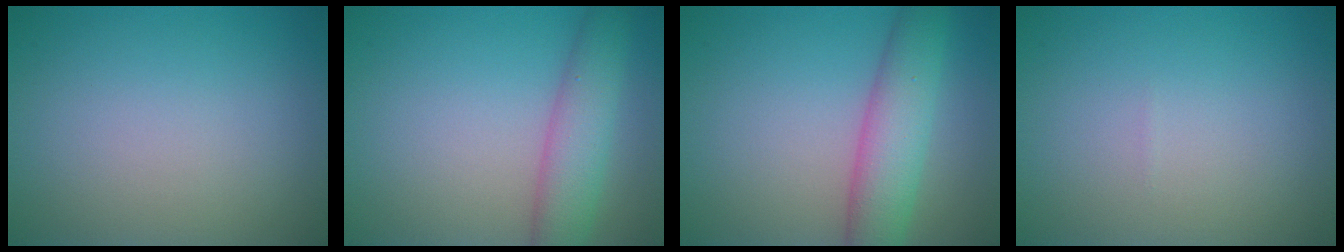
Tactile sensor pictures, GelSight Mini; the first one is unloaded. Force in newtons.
{"total": 4.5, "press": 4.5, "slide": 0.1}
{"total": 5.5, "press": 5.5, "slide": 0.1}
{"total": 0.0}